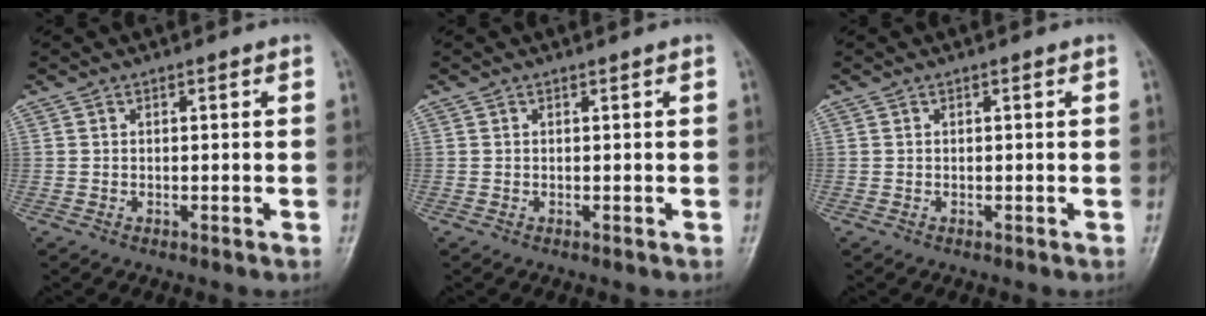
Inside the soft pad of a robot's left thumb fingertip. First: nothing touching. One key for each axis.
{"total": 0.0}
{"total": 0.0}